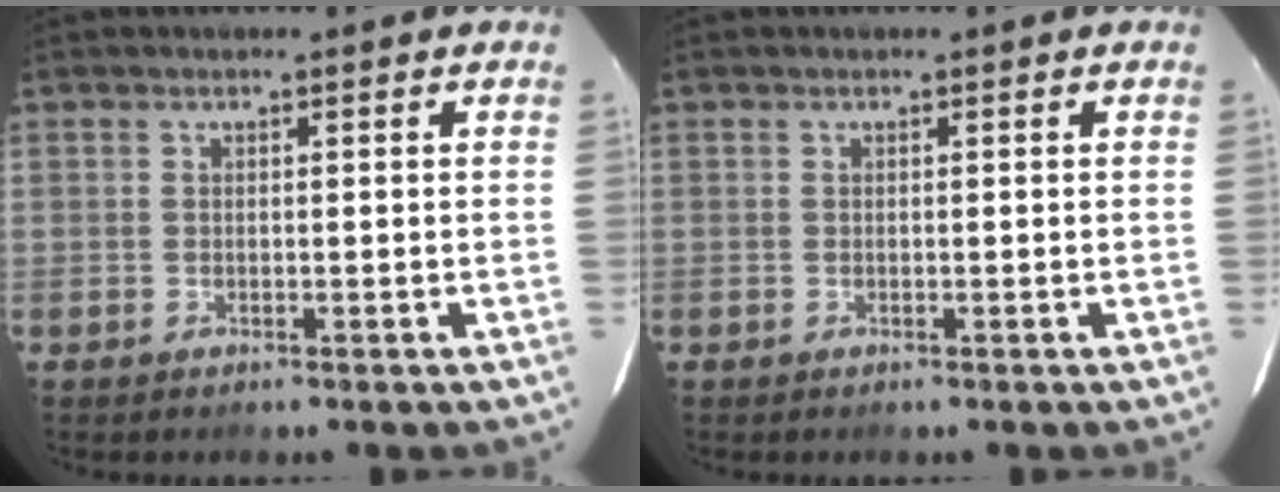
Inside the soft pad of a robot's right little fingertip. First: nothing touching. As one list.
[{"total": 0.0}]